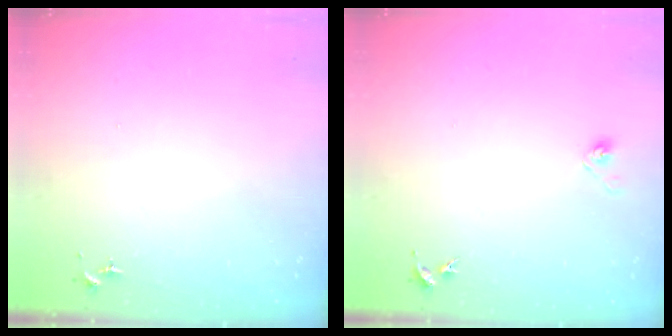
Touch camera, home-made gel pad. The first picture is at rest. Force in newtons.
{"total": 2.9, "press": 2.8, "slide": 0.8}